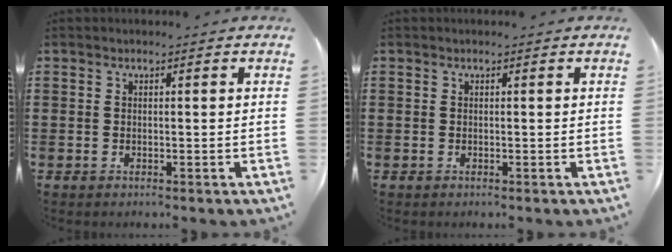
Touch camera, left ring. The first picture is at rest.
{"total": 0.0}